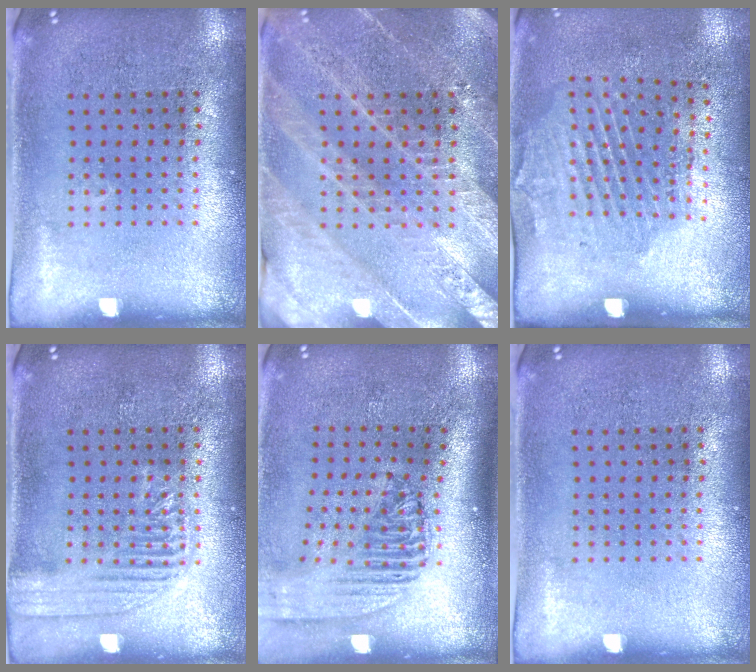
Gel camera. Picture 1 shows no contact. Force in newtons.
{"total": 3.2, "press": 3.0, "slide": 1.0}
{"total": 2.0, "press": 1.2, "slide": 1.6}
{"total": 2.1, "press": 2.1, "slide": 0.3}
{"total": 2.3, "press": 1.8, "slide": 1.5}
{"total": 0.0}